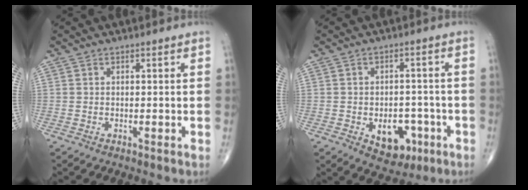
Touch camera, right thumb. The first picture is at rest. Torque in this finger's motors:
{"motor_torque": [1.31, 0.61, 0.46, -0.67, 0.03]}